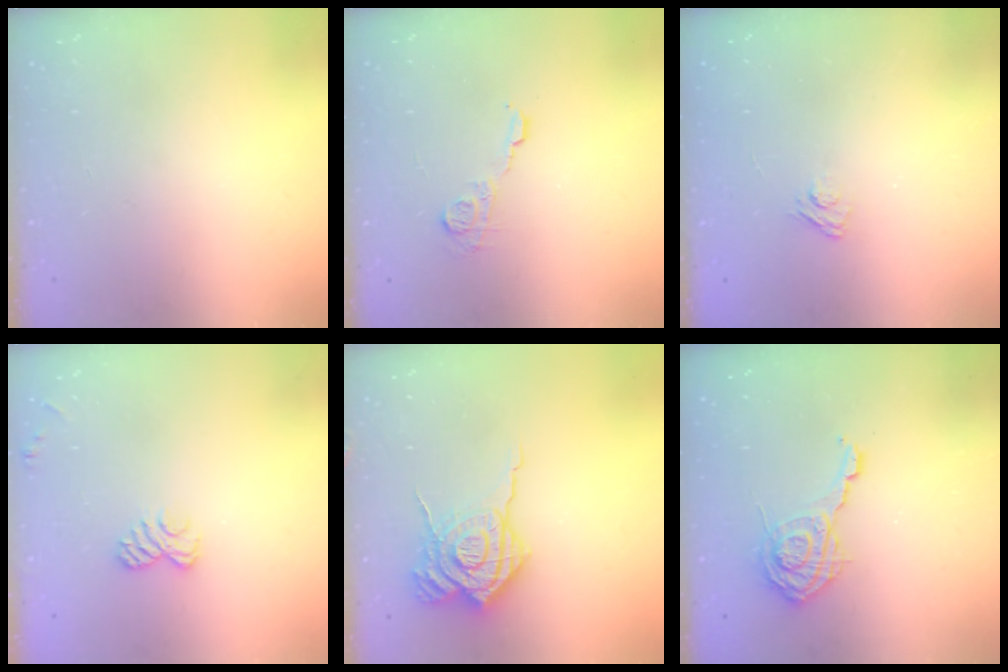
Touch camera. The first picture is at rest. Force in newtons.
{"total": 7.3, "press": 7.2, "slide": 0.4}
{"total": 3.1, "press": 2.8, "slide": 1.3}
{"total": 6.1, "press": 5.9, "slide": 1.4}
{"total": 15.9, "press": 15.9, "slide": 1.5}
{"total": 11.2, "press": 11.2, "slide": 1.3}